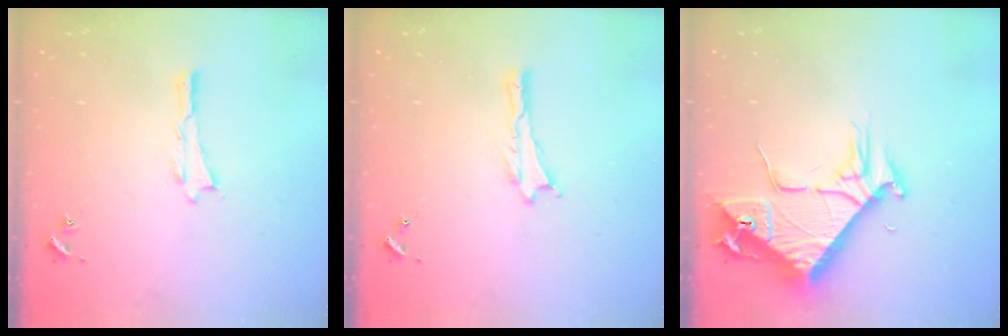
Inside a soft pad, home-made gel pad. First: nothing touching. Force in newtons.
{"total": 0.0}
{"total": 7.9, "press": 7.8, "slide": 1.0}